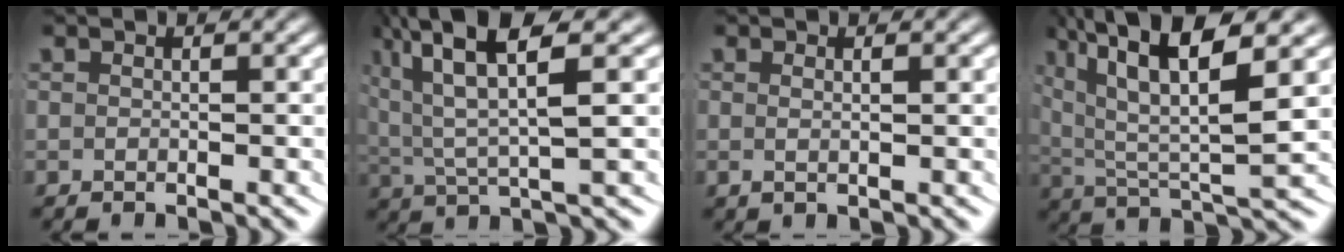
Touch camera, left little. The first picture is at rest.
{"total": 8.2, "force": [3.7, 2.9, 6.7], "torque": [-0.129, 0.004, 0.063]}
{"total": 0.8, "force": [0.1, -0.2, 0.8], "torque": [-0.014, -0.009, 0.008]}
{"total": 9.9, "force": [4.1, 4.1, 8.0], "torque": [-0.158, -0.002, 0.071]}